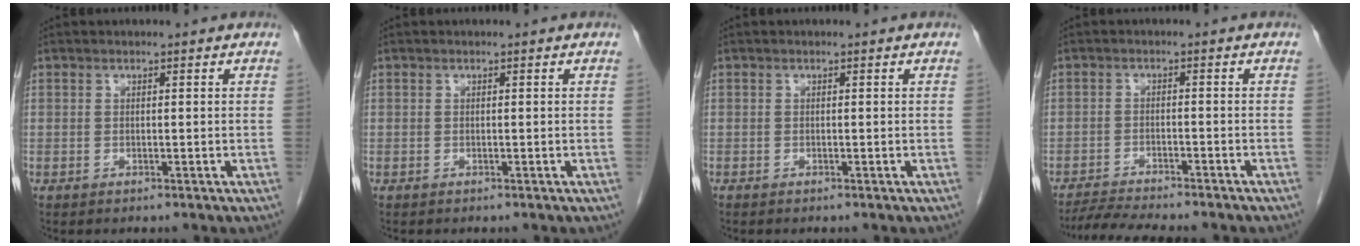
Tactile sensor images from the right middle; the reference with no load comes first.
{"total": 0.0}
{"total": 0.0}
{"total": 8.2, "force": [-7.5, 0.1, 3.4], "torque": [-0.050, -0.011, -0.115]}